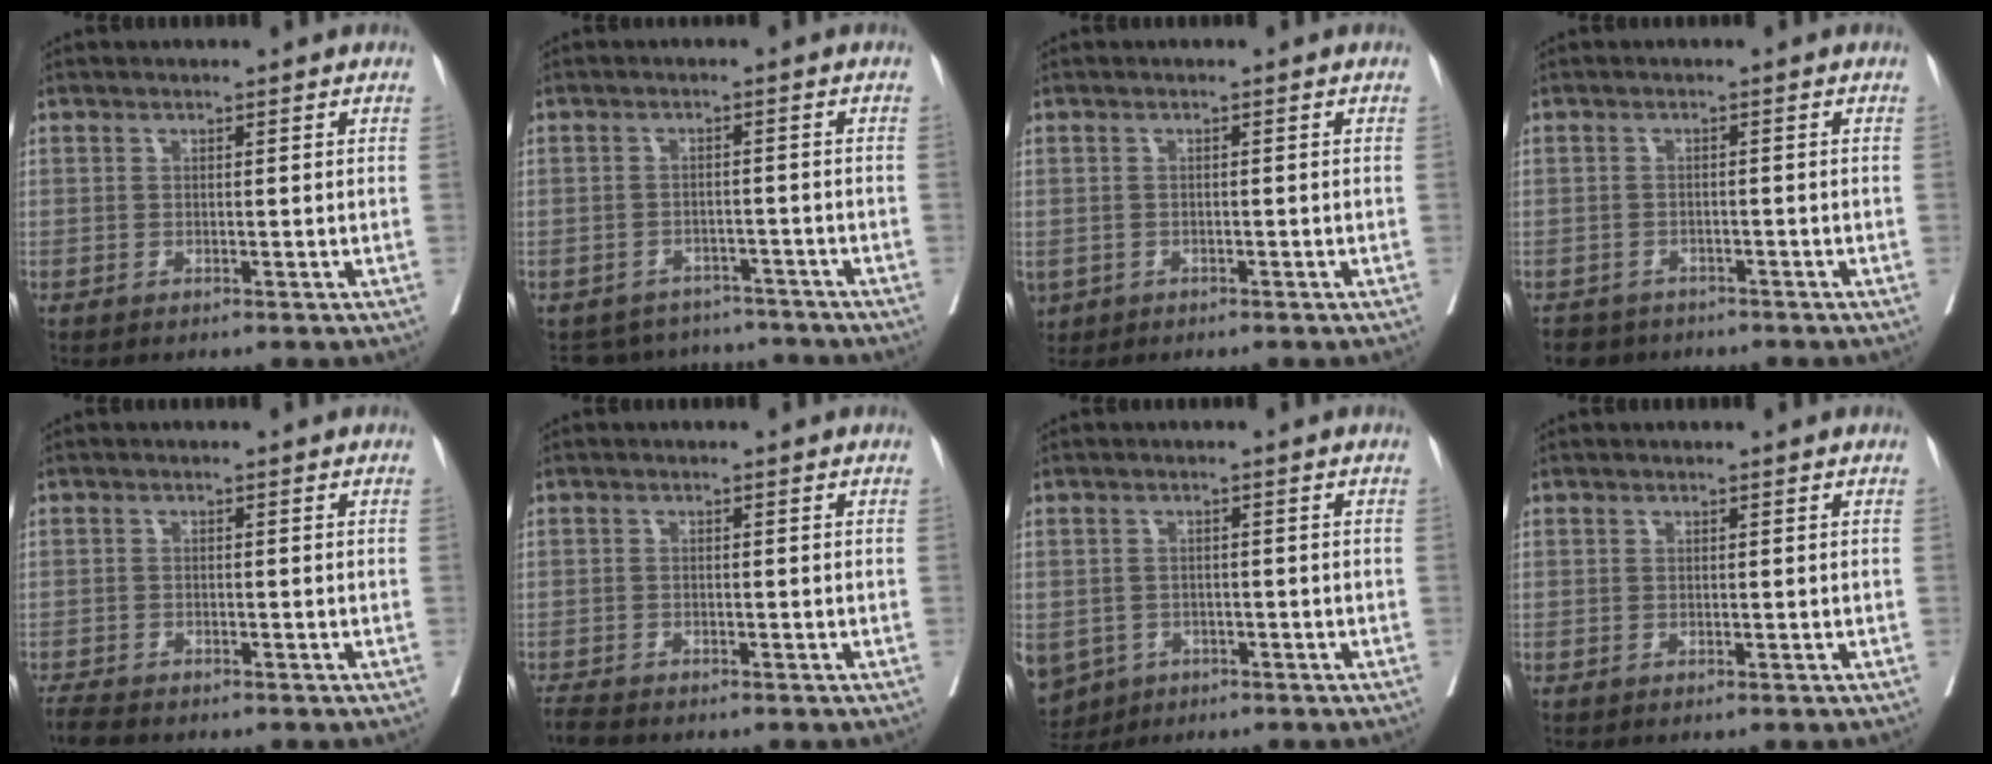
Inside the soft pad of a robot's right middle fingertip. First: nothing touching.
{"total": 9.0, "force": [-8.4, 3.2, 0.4], "torque": [-0.006, 0.013, -0.107]}
{"total": 3.4, "force": [-1.7, 2.7, 1.3], "torque": [-0.039, -0.005, -0.024]}
{"total": 5.0, "force": [-4.1, 2.8, 0.0], "torque": [0.004, -0.001, -0.065]}
{"total": 3.9, "force": [-3.5, 0.7, 1.6], "torque": [-0.033, -0.014, -0.061]}
{"total": 2.9, "force": [-2.8, 0.3, 0.9], "torque": [-0.021, -0.013, -0.051]}
{"total": 10.8, "force": [-5.2, 8.8, 3.5], "torque": [-0.116, -0.008, -0.069]}
{"total": 0.0}